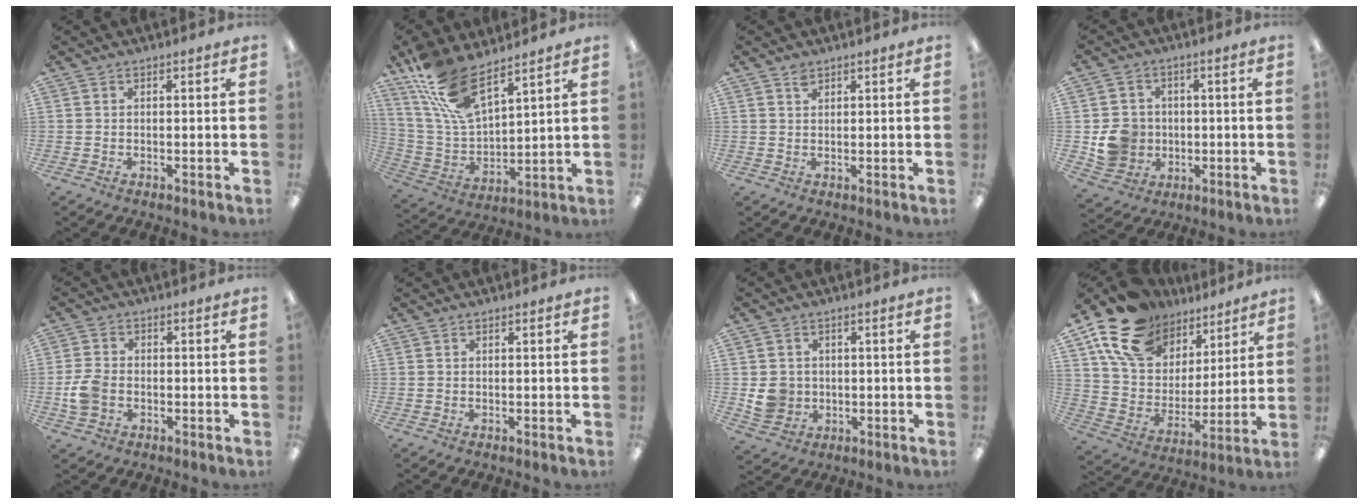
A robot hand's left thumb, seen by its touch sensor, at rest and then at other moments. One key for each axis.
{"total": 17.1, "fx": 12.3, "fy": 6.3, "fz": 10.0, "tx": -0.238, "ty": -0.070, "tz": 0.223}
{"total": 1.6, "fx": 1.3, "fy": 0.7, "fz": 0.5, "tx": -0.012, "ty": -0.002, "tz": 0.025}
{"total": 8.4, "fx": -0.7, "fy": 8.0, "fz": 2.5, "tx": -0.049, "ty": 0.012, "tz": -0.004}
{"total": 5.9, "fx": -1.5, "fy": 4.3, "fz": 3.8, "tx": -0.081, "ty": 0.007, "tz": -0.028}
{"total": 0.0}
{"total": 5.7, "fx": -0.1, "fy": 5.4, "fz": 1.7, "tx": -0.030, "ty": 0.008, "tz": 0.001}
{"total": 18.4, "fx": 12.5, "fy": 11.5, "fz": 7.3, "tx": -0.148, "ty": -0.065, "tz": 0.231}